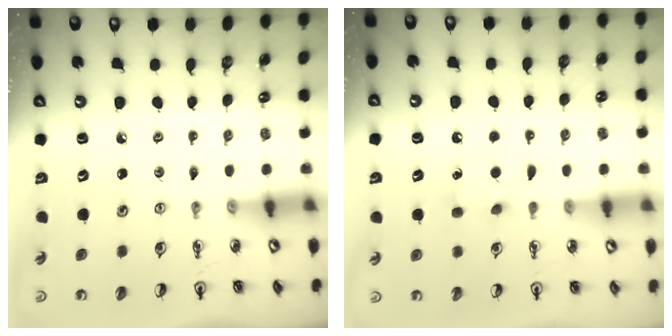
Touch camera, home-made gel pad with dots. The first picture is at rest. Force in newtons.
{"total": 5.6, "press": 5.5, "slide": 0.7}